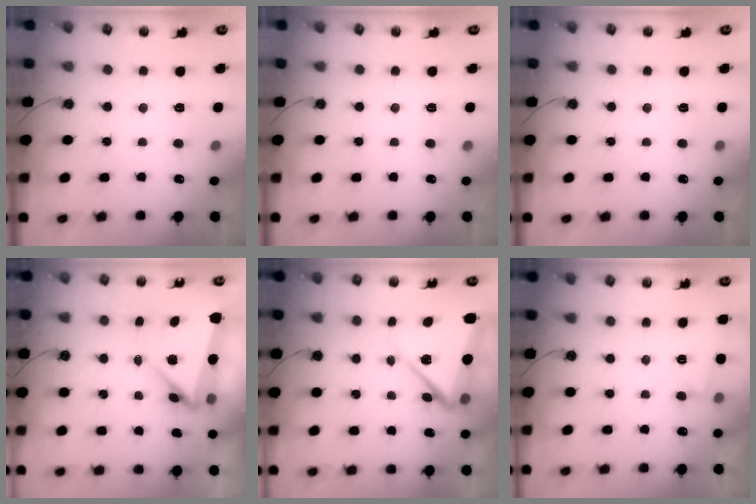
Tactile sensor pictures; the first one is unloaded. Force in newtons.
{"total": 0.0}
{"total": 0.0}
{"total": 9.7, "press": 5.8, "slide": 7.8}
{"total": 8.4, "press": 8.4, "slide": 0.6}
{"total": 2.1, "press": 1.9, "slide": 0.9}